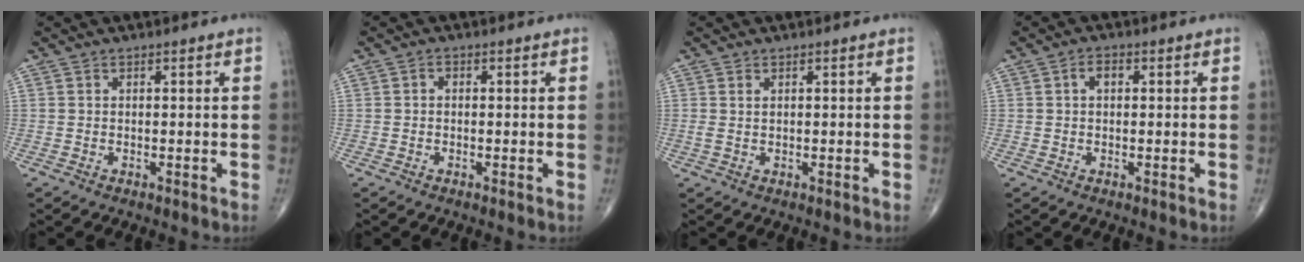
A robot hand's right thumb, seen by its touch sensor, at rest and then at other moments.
{"total": 0.9, "force": [0.0, 0.7, 0.6], "torque": [-0.006, 0.002, -0.005]}
{"total": 1.5, "force": [0.5, 0.7, 1.2], "torque": [-0.033, 0.006, 0.014]}
{"total": 2.4, "force": [0.4, 1.5, 1.8], "torque": [-0.030, 0.009, 0.005]}